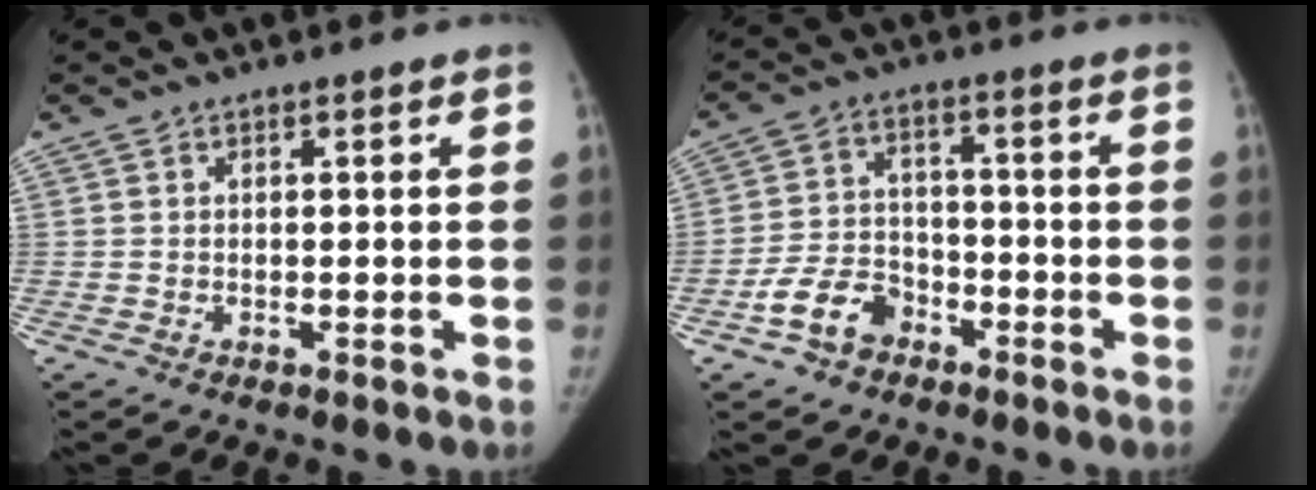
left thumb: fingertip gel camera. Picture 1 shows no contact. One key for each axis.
{"total": 8.2, "fx": -4.6, "fy": 5.7, "fz": 3.8, "tx": -0.061, "ty": 0.034, "tz": -0.083}